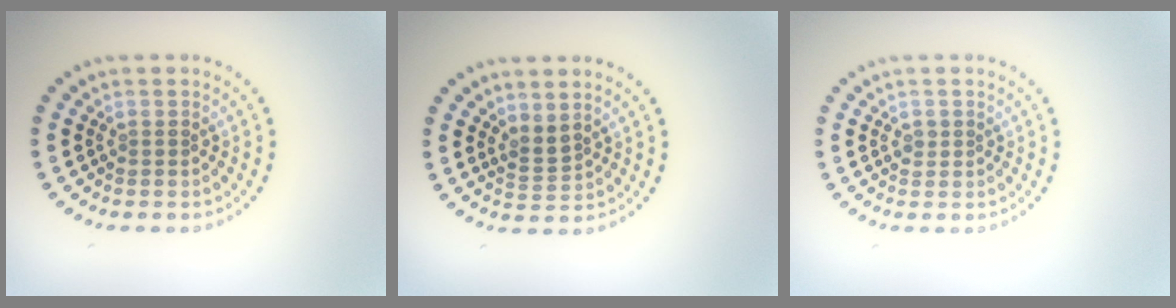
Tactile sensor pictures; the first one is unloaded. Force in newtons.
{"total": 1.7, "press": 1.2, "slide": 1.1}
{"total": 0.9, "press": 0.9, "slide": 0.1}